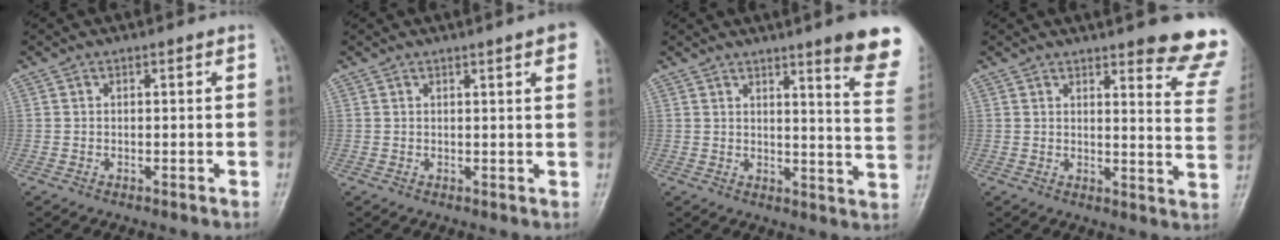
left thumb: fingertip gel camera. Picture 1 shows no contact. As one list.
[{"total": 5.0, "force": [2.8, 0.4, 4.1], "torque": [-0.040, 0.002, 0.029]}, {"total": 13.2, "force": [9.1, 1.0, 9.6], "torque": [-0.096, -0.053, 0.101]}, {"total": 14.5, "force": [11.2, 2.8, 8.7], "torque": [-0.072, -0.073, 0.118]}]